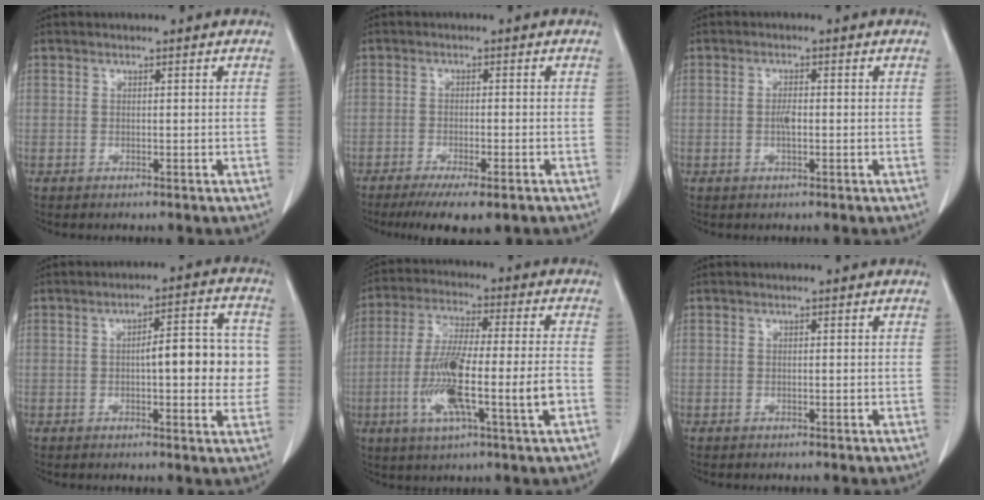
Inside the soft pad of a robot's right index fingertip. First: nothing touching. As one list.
[{"total": 8.4, "force": [-6.1, 1.5, 5.6], "torque": [-0.077, -0.017, -0.089]}, {"total": 1.9, "force": [-0.3, 0.6, 1.8], "torque": [-0.037, 0.002, -0.005]}, {"total": 9.8, "force": [-0.1, 2.8, 9.4], "torque": [-0.119, 0.025, 0.000]}, {"total": 14.5, "force": [-3.7, 1.0, 13.9], "torque": [-0.266, -0.005, -0.068]}, {"total": 0.0}]